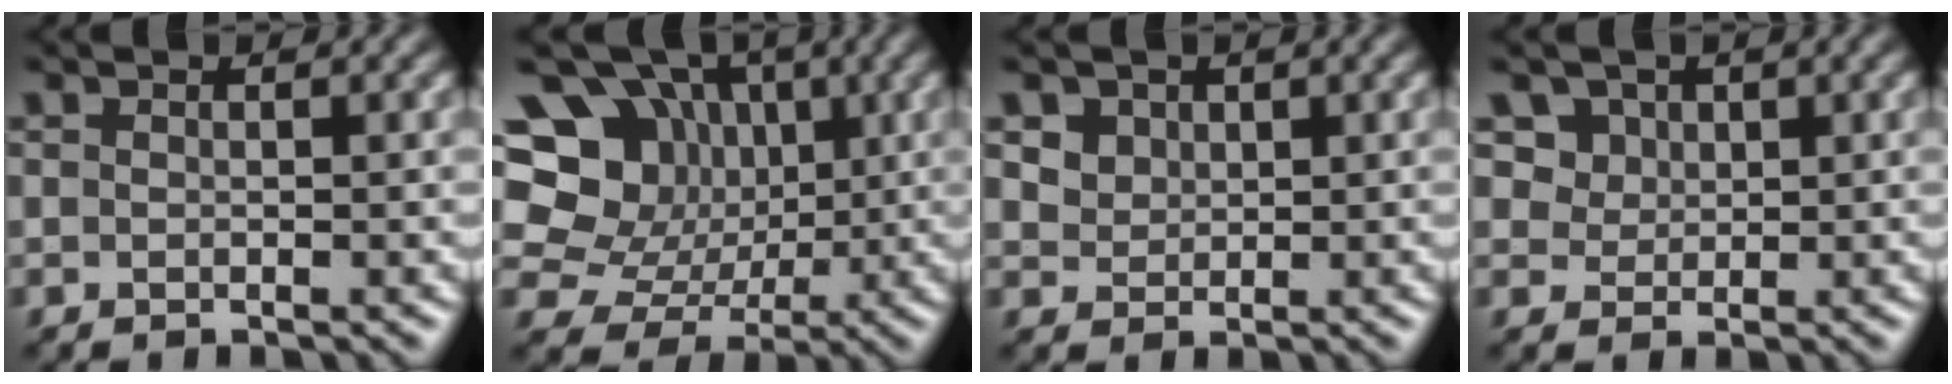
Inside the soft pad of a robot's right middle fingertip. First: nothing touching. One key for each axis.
{"total": 15.7, "fx": 5.0, "fy": 13.2, "fz": 6.9, "tx": -0.155, "ty": 0.038, "tz": 0.087}
{"total": 3.4, "fx": 2.0, "fy": 2.4, "fz": 1.4, "tx": -0.051, "ty": -0.001, "tz": 0.046}
{"total": 5.3, "fx": 2.9, "fy": 3.9, "fz": 2.1, "tx": -0.051, "ty": -0.003, "tz": 0.050}